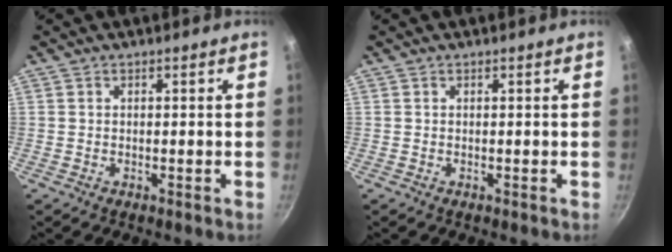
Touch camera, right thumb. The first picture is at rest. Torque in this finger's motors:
{"motor_torque": [0.00, 0.00, 0.00, 0.00, 0.00]}